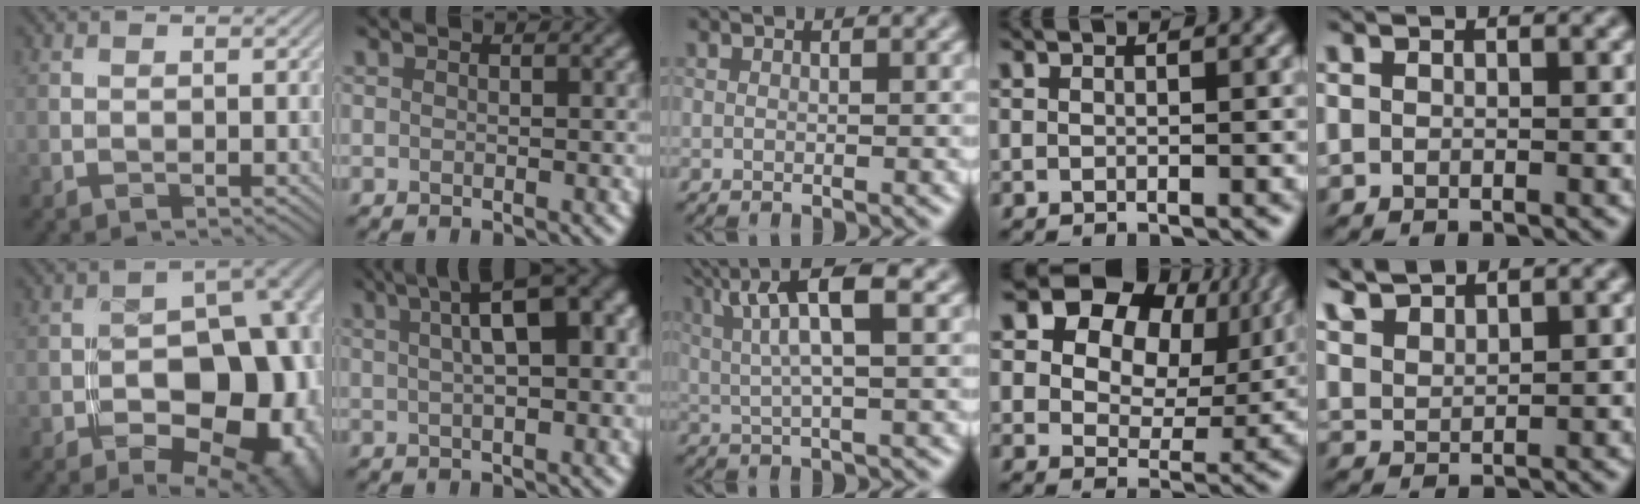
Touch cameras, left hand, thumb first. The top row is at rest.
{"thumb": {"total": 18.8, "force": [-6.5, 12.7, 12.3], "torque": [-0.103, 0.006, -0.082]}, "index": {"total": 11.3, "force": [3.2, 4.5, 9.9], "torque": [-0.100, 0.045, 0.026]}, "middle": {"total": 5.2, "force": [1.5, 0.6, 4.9], "torque": [-0.101, 0.013, 0.040]}, "ring": {"total": 14.6, "force": [7.1, 10.4, 7.4], "torque": [-0.160, 0.049, 0.140]}, "little": {"total": 3.6, "force": [3.3, 0.3, 1.5], "torque": [-0.042, 0.016, 0.052]}}